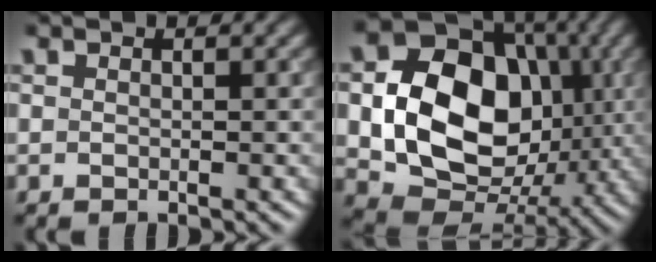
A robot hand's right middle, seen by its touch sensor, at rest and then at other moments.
{"total": 13.8, "force": [0.0, 10.7, 8.7], "torque": [-0.157, -0.012, -0.003]}